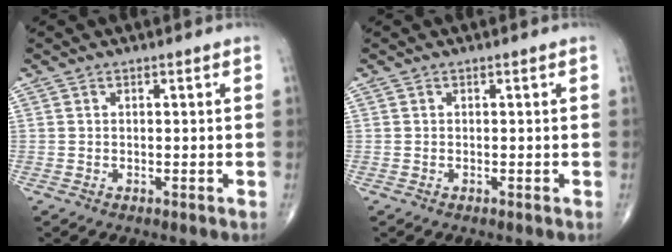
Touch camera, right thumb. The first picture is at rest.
{"total": 0.0}